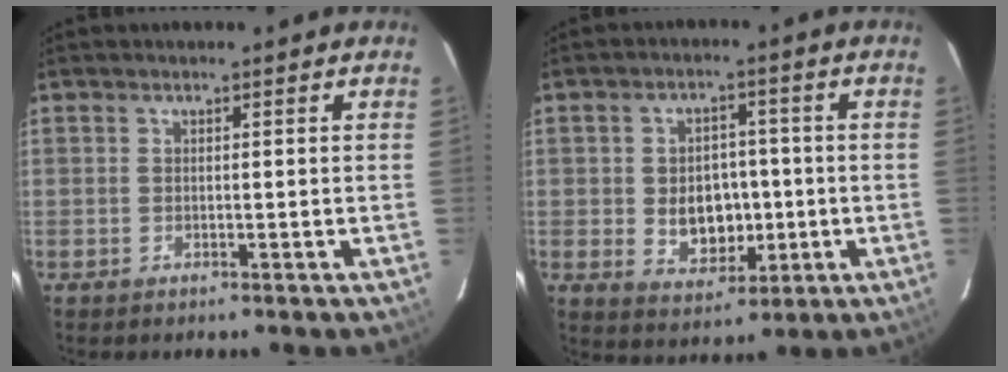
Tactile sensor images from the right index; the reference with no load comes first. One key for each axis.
{"total": 8.6, "fx": -1.0, "fy": 6.5, "fz": 5.6, "tx": -0.110, "ty": 0.005, "tz": 0.001}